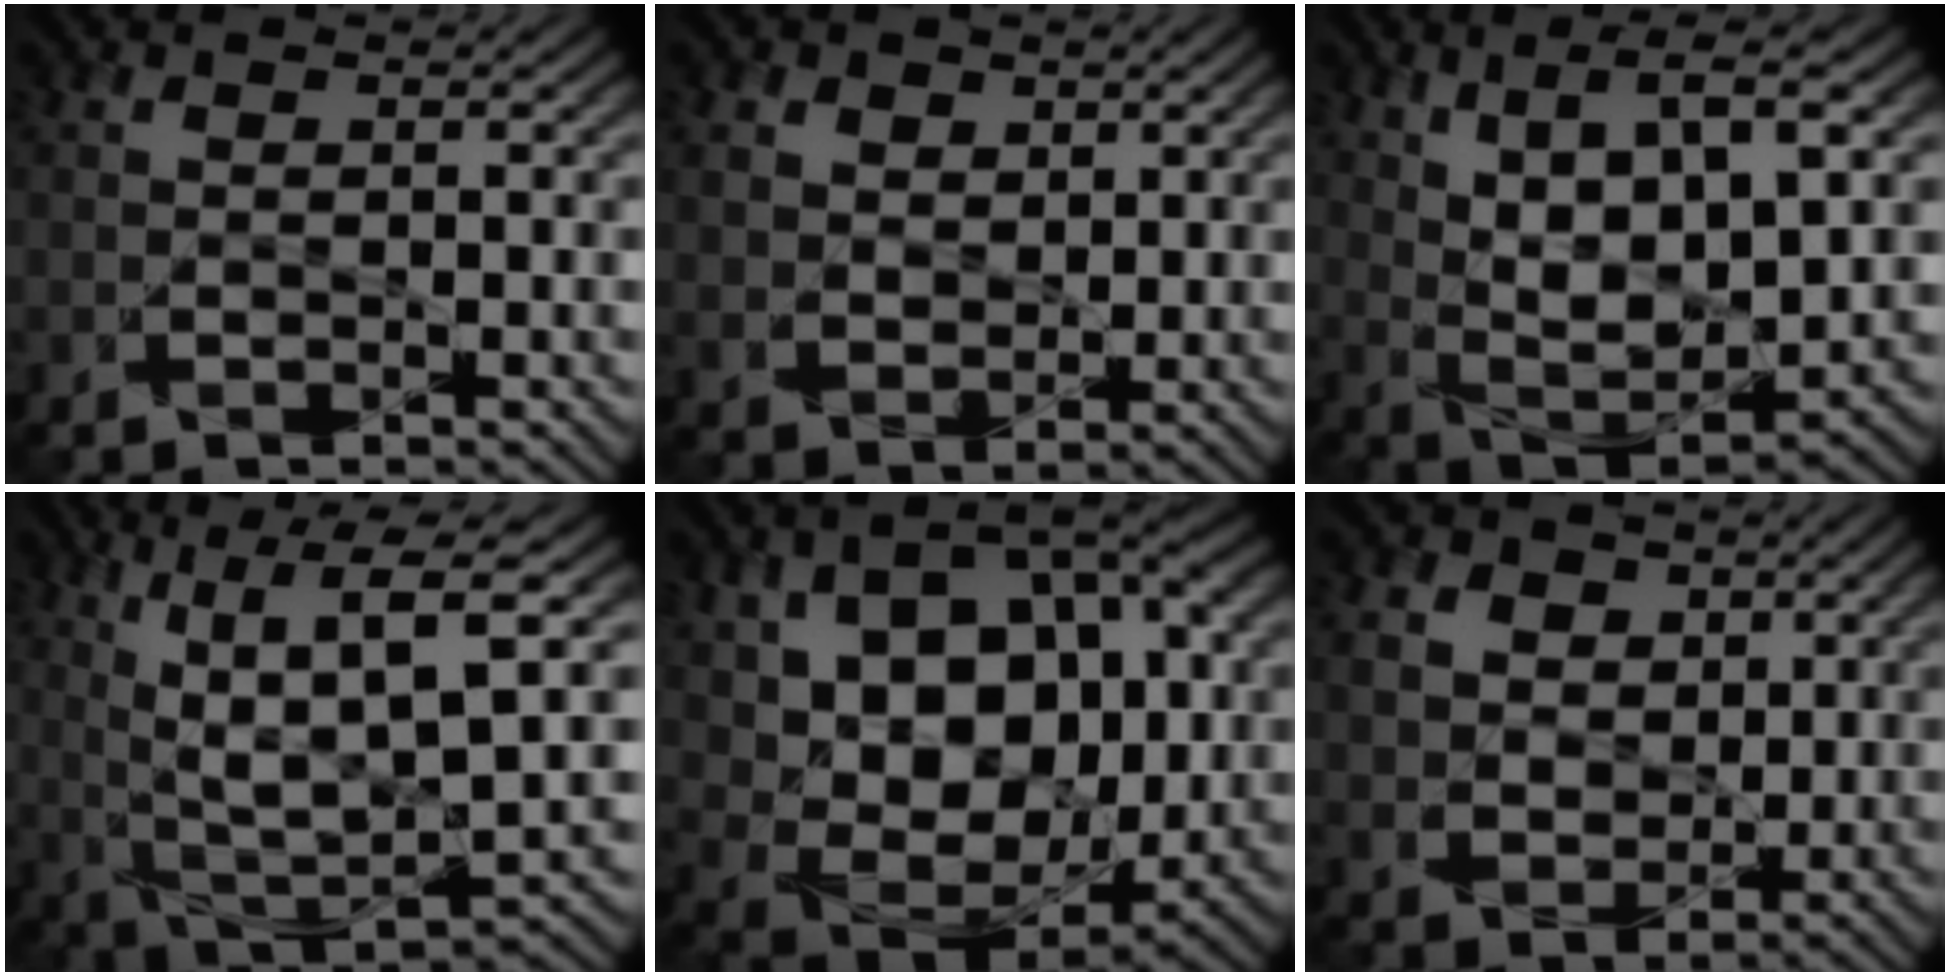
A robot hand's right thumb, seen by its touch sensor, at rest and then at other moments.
{"total": 4.1, "force": [2.1, 3.1, 1.8], "torque": [-0.064, -0.009, 0.041]}
{"total": 12.6, "force": [4.5, 5.4, 10.5], "torque": [-0.203, -0.006, 0.087]}
{"total": 13.4, "force": [4.0, 4.6, 11.9], "torque": [-0.238, 0.000, 0.076]}
{"total": 16.6, "force": [3.4, 11.2, 11.8], "torque": [-0.210, -0.007, 0.083]}
{"total": 8.0, "force": [3.2, 6.2, 3.9], "torque": [-0.133, 0.010, 0.065]}